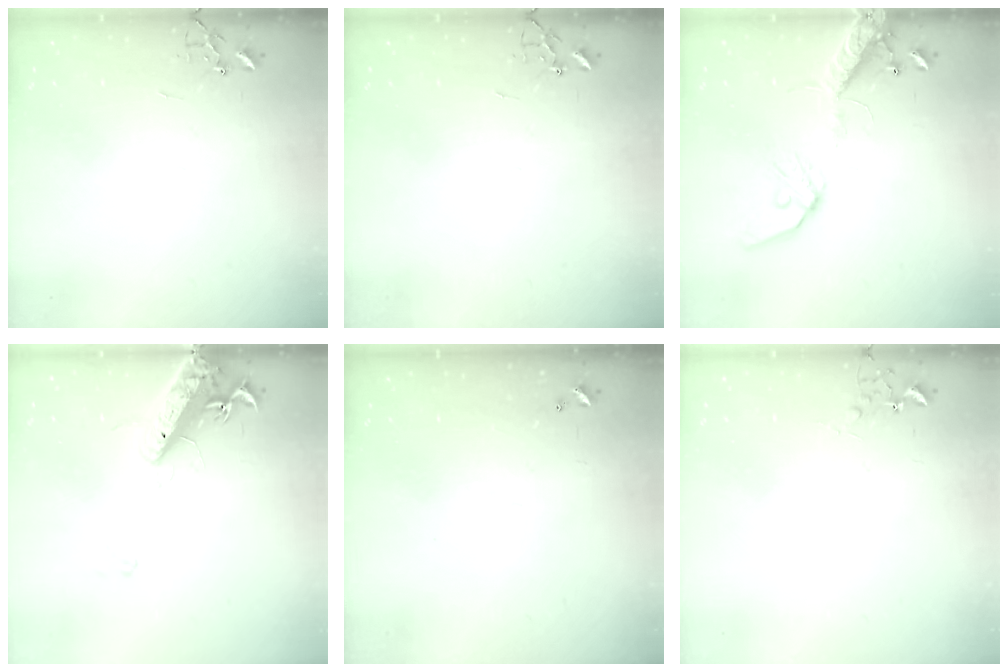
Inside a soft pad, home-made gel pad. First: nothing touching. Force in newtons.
{"total": 0.0}
{"total": 14.1, "press": 13.8, "slide": 3.0}
{"total": 15.7, "press": 15.3, "slide": 3.5}
{"total": 0.0}
{"total": 6.6, "press": 6.6, "slide": 0.8}